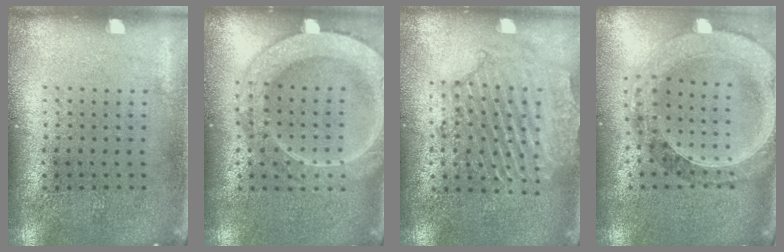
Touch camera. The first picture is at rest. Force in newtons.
{"total": 2.7, "press": 2.7, "slide": 0.3}
{"total": 2.1, "press": 2.0, "slide": 0.6}
{"total": 1.5, "press": 1.4, "slide": 0.5}